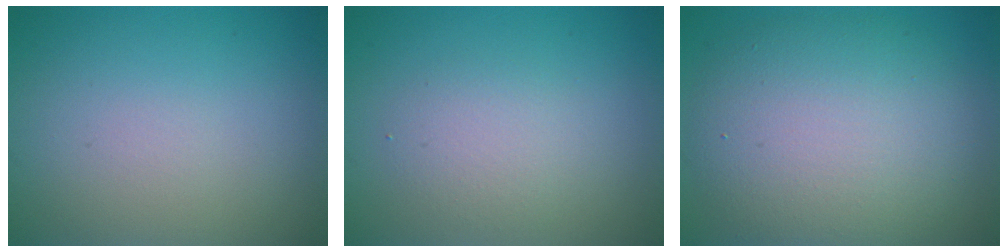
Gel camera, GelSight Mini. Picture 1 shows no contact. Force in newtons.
{"total": 2.1, "press": 2.1, "slide": 0.1}
{"total": 9.1, "press": 9.0, "slide": 0.5}